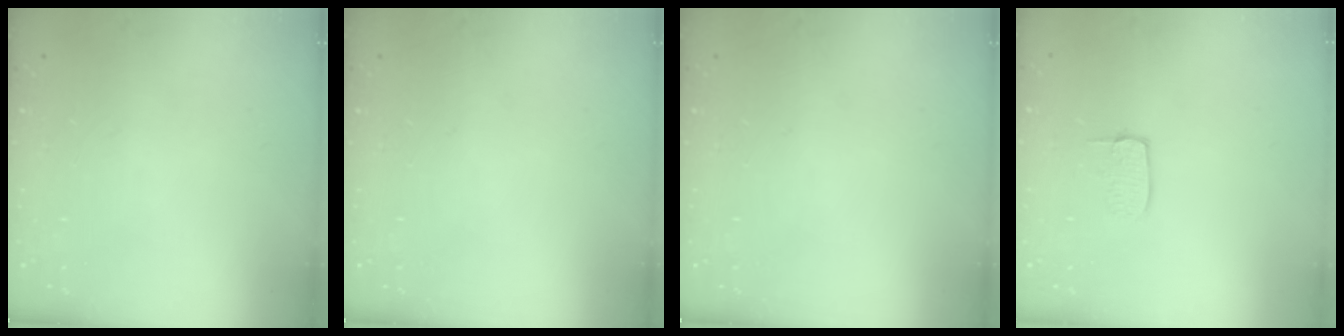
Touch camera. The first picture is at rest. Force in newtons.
{"total": 0.0}
{"total": 0.0}
{"total": 5.4, "press": 5.4, "slide": 0.3}